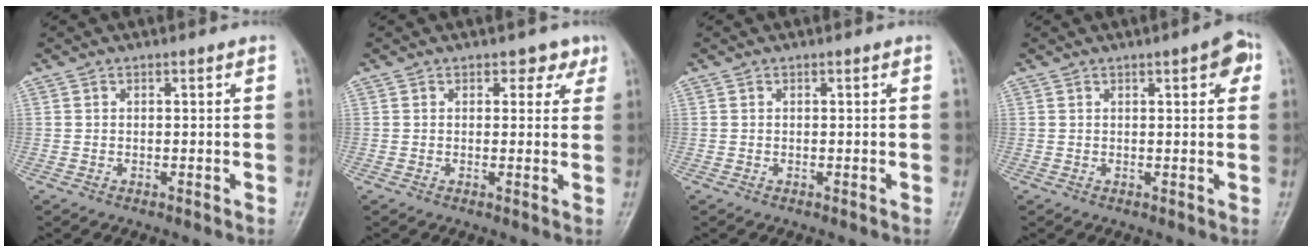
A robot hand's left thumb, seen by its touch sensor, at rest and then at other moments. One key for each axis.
{"total": 2.9, "fx": 1.8, "fy": 2.0, "fz": 1.2, "tx": 0.012, "ty": -0.006, "tz": 0.017}
{"total": 0.0}
{"total": 4.5, "fx": 2.0, "fy": 1.3, "fz": 3.9, "tx": -0.038, "ty": 0.000, "tz": 0.020}